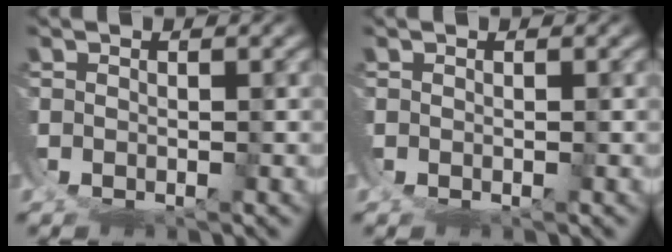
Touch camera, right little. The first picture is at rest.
{"total": 0.0}